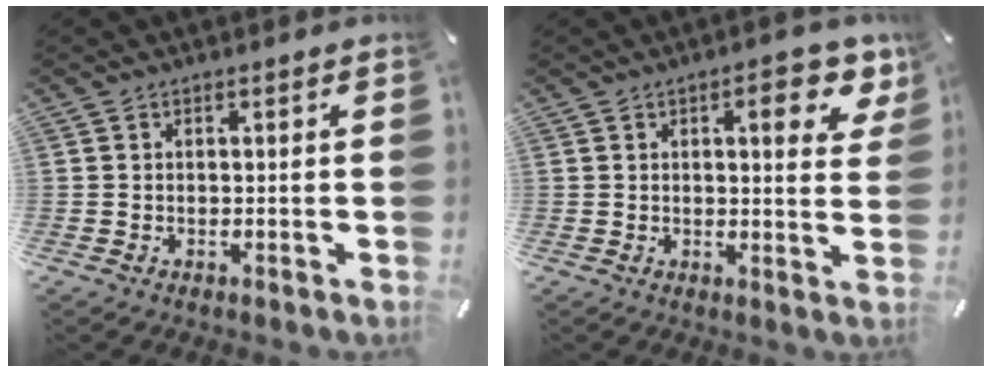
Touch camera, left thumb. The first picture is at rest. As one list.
[{"total": 8.9, "force": [4.2, 3.2, 7.2], "torque": [-0.088, -0.017, 0.062]}]